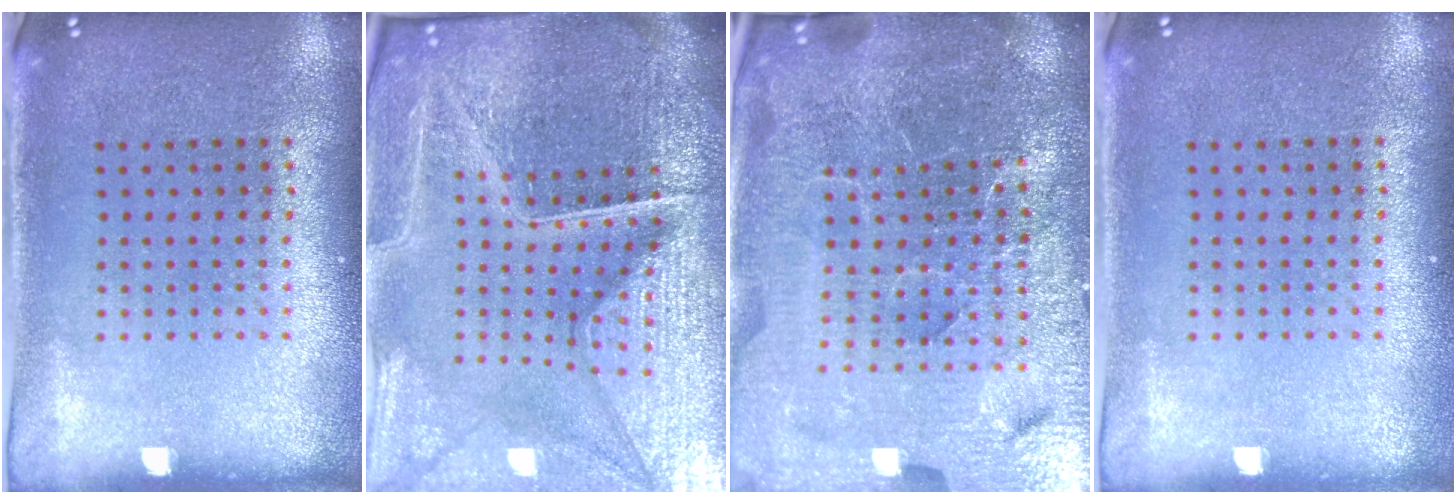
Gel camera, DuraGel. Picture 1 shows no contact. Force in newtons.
{"total": 6.5, "press": 5.9, "slide": 2.8}
{"total": 7.1, "press": 6.1, "slide": 3.6}
{"total": 0.0}